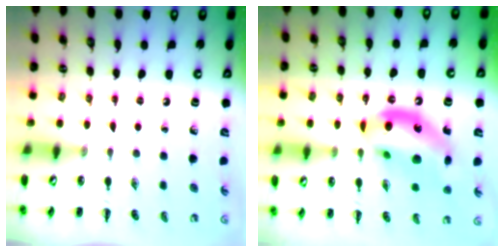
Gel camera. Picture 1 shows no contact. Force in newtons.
{"total": 17.3, "press": 16.7, "slide": 4.4}